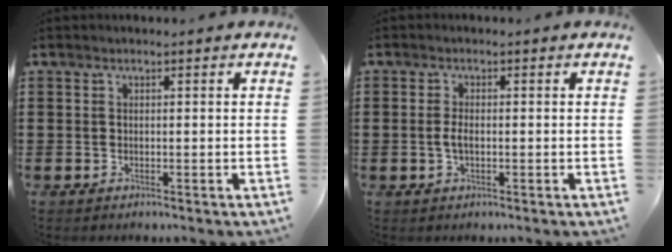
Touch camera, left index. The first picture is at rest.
{"total": 2.1, "force": [-0.4, 0.7, 1.9], "torque": [-0.051, -0.007, -0.013]}